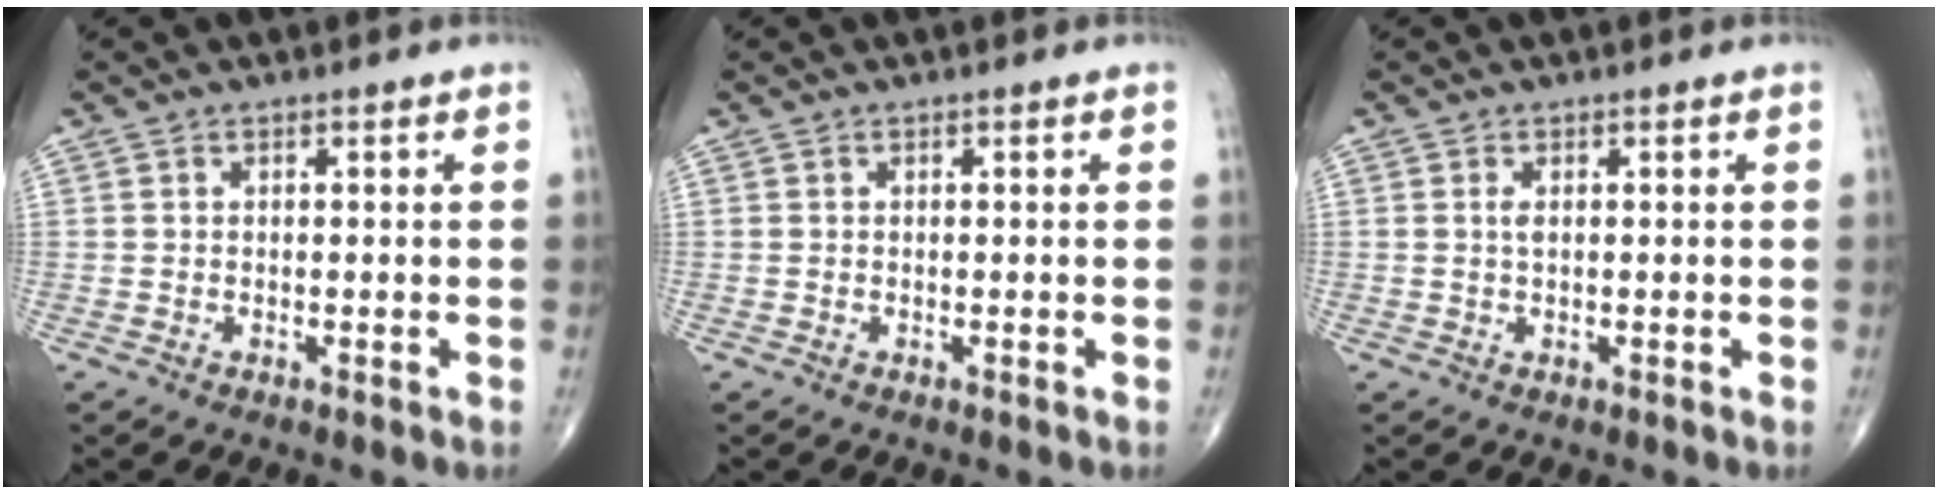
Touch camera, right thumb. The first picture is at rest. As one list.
[{"total": 0.0}, {"total": 0.9, "force": [0.2, 0.3, 0.8], "torque": [-0.020, -0.001, 0.004]}]